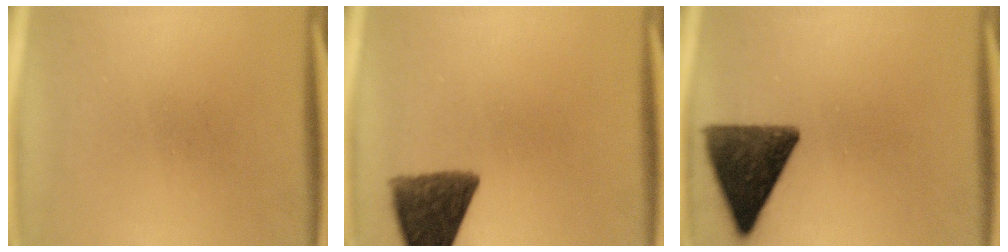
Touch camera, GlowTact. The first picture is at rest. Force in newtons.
{"total": 10.4}
{"total": 12.2}